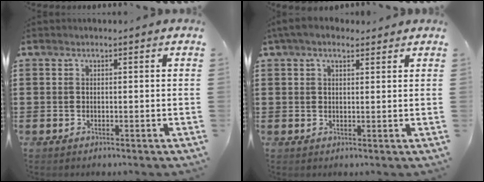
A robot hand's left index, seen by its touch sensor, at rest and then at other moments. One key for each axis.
{"total": 3.1, "fx": 2.1, "fy": 1.3, "fz": 2.0, "tx": -0.045, "ty": 0.008, "tz": 0.038}